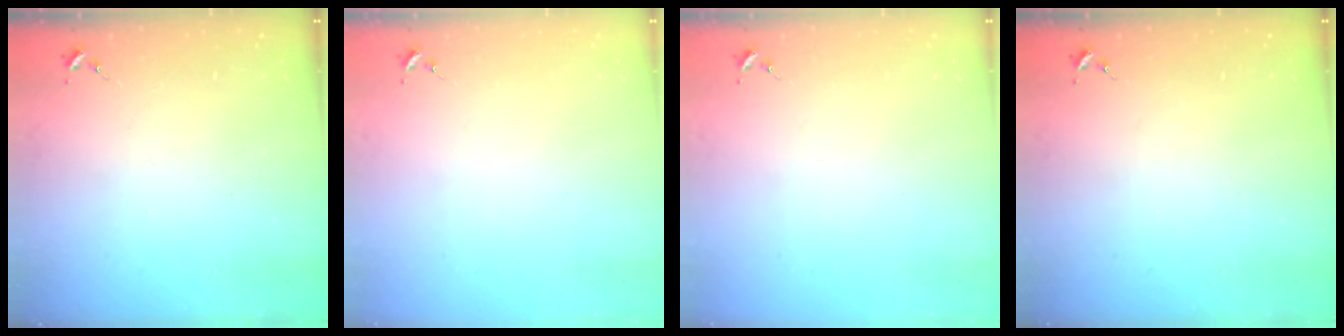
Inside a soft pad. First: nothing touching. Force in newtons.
{"total": 0.0}
{"total": 0.0}
{"total": 0.0}